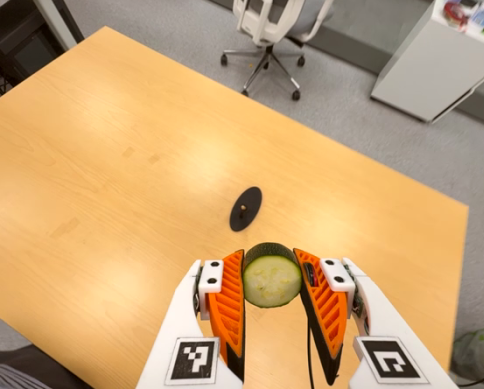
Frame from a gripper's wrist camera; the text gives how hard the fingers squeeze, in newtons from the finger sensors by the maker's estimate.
{"total": 10.5, "left": 9.8, "right": 11.2}